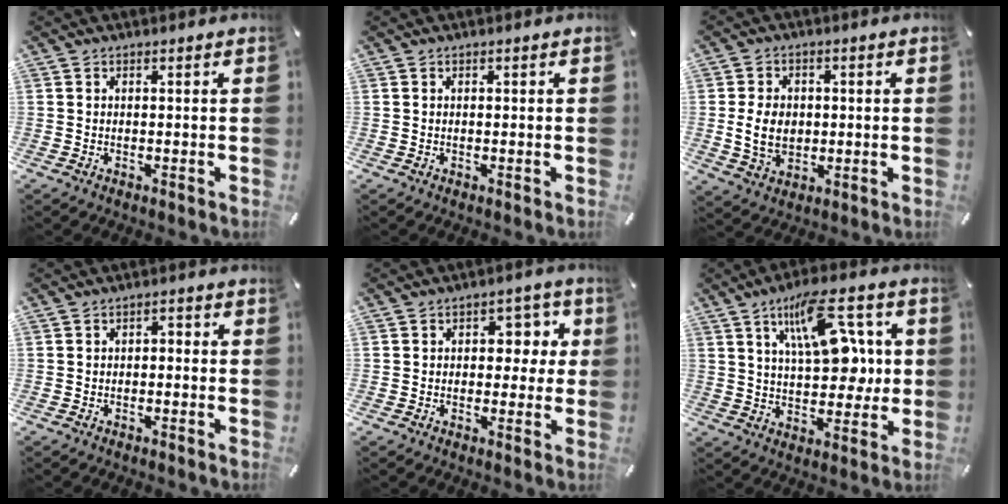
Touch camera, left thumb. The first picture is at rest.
{"total": 0.0}
{"total": 8.3, "force": [-0.3, 6.6, 5.1], "torque": [-0.108, 0.002, -0.008]}
{"total": 1.7, "force": [-1.3, 0.8, 0.8], "torque": [-0.016, 0.010, -0.029]}
{"total": 6.4, "force": [0.9, 4.9, 4.1], "torque": [-0.041, 0.000, 0.004]}
{"total": 16.8, "force": [6.4, 8.5, 13.0], "torque": [-0.203, -0.010, 0.108]}